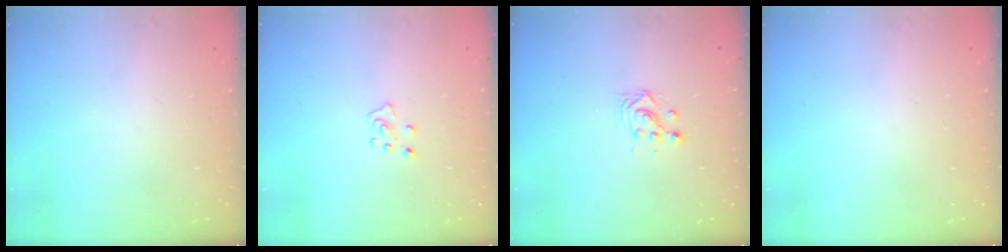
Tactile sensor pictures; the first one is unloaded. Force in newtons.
{"total": 5.0, "press": 5.0, "slide": 0.3}
{"total": 3.0, "press": 3.0, "slide": 0.2}
{"total": 0.0}